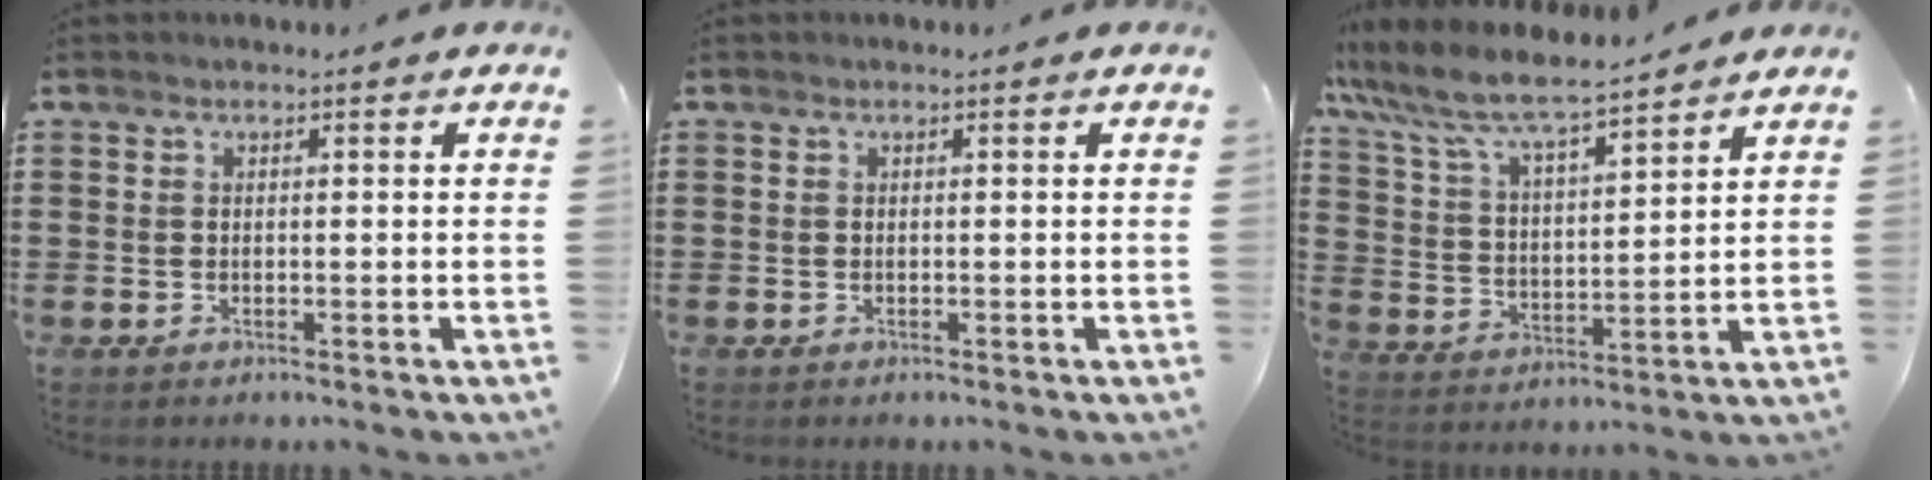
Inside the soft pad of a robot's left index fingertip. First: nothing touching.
{"total": 0.0}
{"total": 7.5, "force": [6.7, 1.1, 3.1], "torque": [-0.091, -0.038, 0.113]}